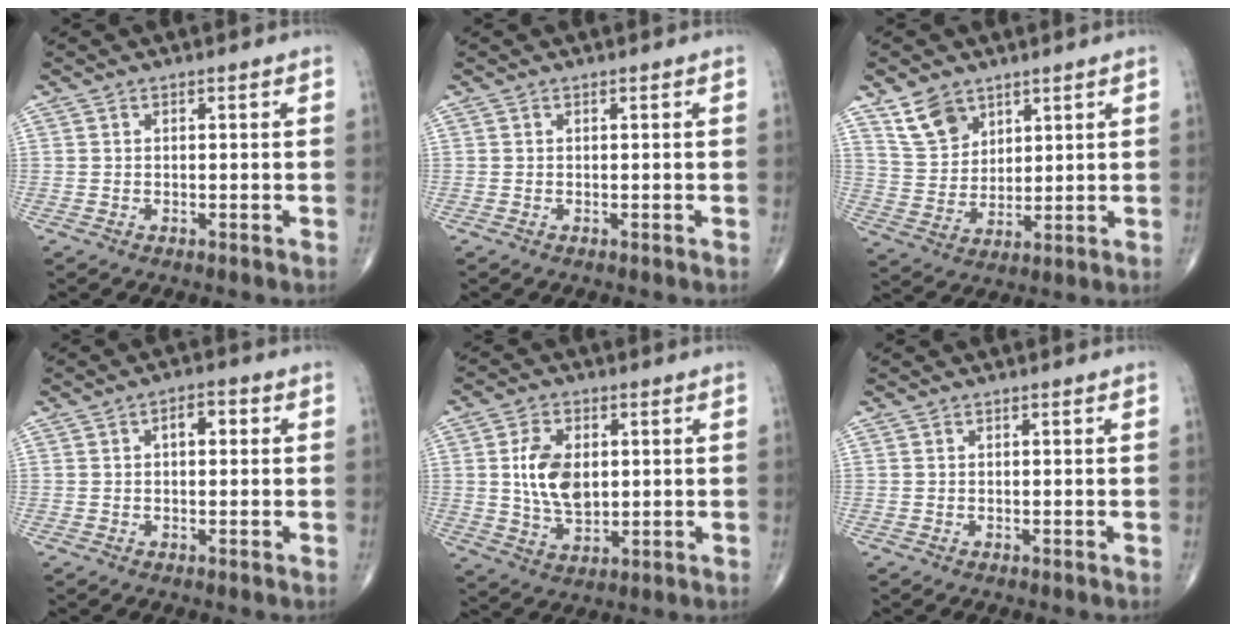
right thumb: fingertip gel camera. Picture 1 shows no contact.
{"total": 0.0}
{"total": 7.9, "force": [5.3, 5.1, 2.9], "torque": [-0.036, -0.028, 0.112]}
{"total": 3.5, "force": [0.7, 1.9, 2.8], "torque": [-0.033, 0.009, 0.005]}
{"total": 9.9, "force": [1.2, 6.1, 7.7], "torque": [-0.132, -0.010, 0.029]}
{"total": 0.0}